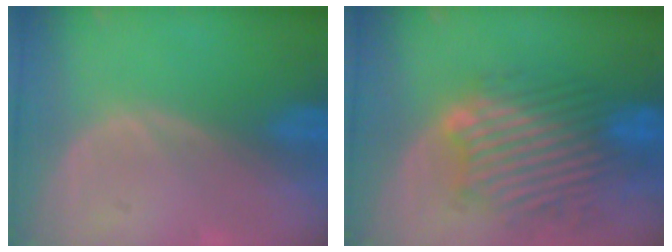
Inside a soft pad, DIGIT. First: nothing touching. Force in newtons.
{"total": 11.0, "press": 10.2, "slide": 4.1}